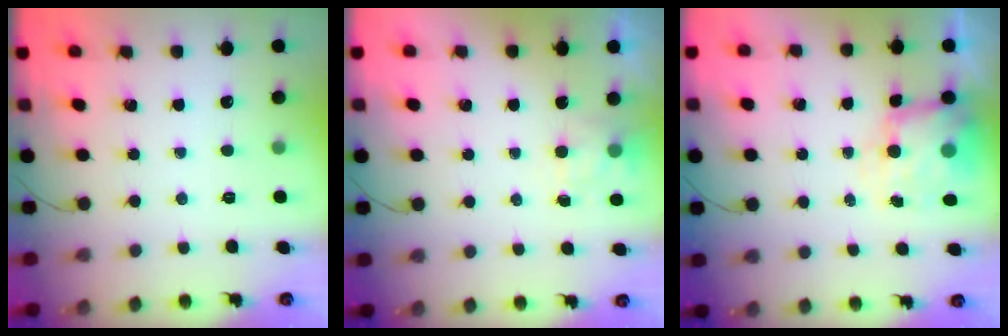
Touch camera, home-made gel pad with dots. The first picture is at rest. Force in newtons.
{"total": 3.0, "press": 2.7, "slide": 1.4}
{"total": 7.4, "press": 7.3, "slide": 0.9}